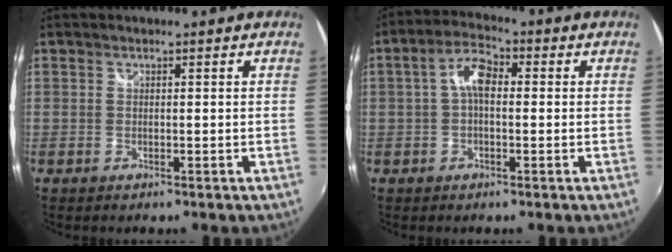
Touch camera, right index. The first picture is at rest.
{"total": 5.7, "force": [0.2, 2.9, 4.9], "torque": [-0.094, 0.020, 0.002]}